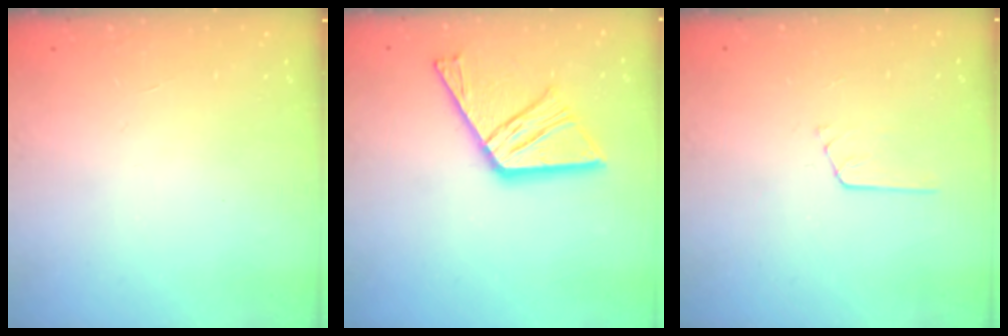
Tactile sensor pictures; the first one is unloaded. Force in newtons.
{"total": 16.2, "press": 16.2, "slide": 1.5}
{"total": 3.3, "press": 3.3, "slide": 0.3}